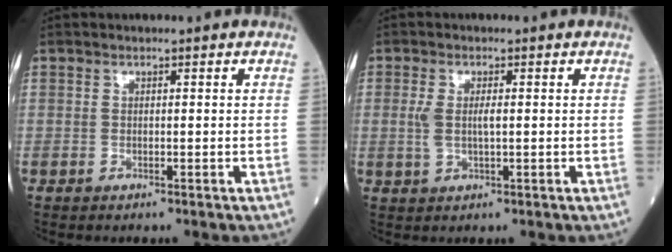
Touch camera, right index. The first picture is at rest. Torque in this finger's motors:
{"motor_torque": [0.93, 0.21, 0.35, 0.12]}